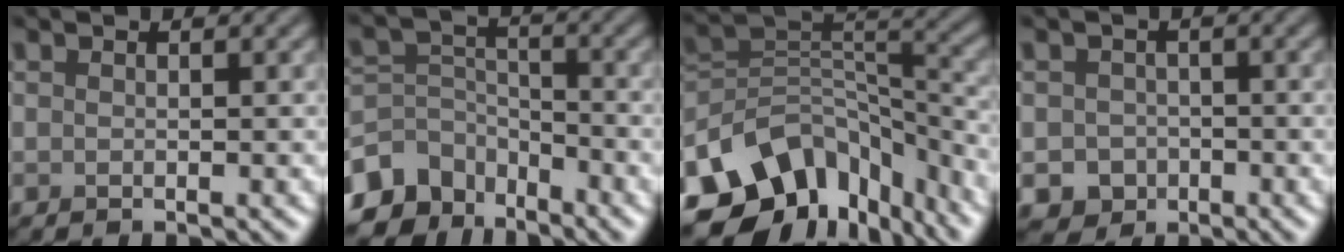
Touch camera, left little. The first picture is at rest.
{"total": 7.2, "force": [-5.3, 4.3, 2.4], "torque": [-0.043, -0.007, -0.112]}
{"total": 12.7, "force": [-8.2, 8.1, 5.3], "torque": [-0.108, 0.008, -0.140]}
{"total": 2.6, "force": [-0.9, 2.4, 0.6], "torque": [-0.002, -0.007, -0.014]}